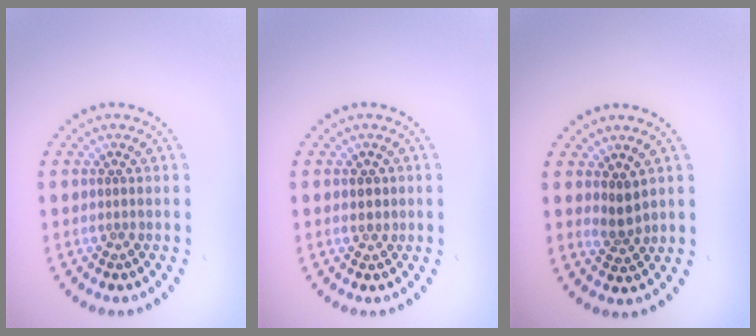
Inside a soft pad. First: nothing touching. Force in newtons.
{"total": 1.3, "press": 1.2, "slide": 0.3}
{"total": 1.7, "press": 1.3, "slide": 1.1}